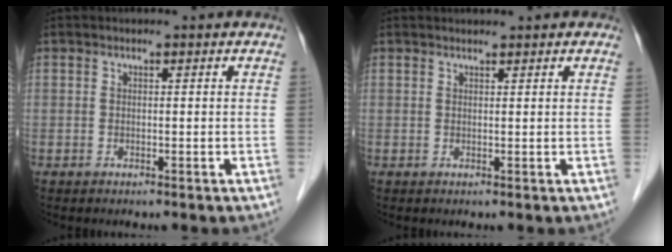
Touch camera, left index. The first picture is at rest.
{"total": 1.5, "force": [1.4, 0.2, 0.4], "torque": [-0.008, 0.011, 0.023]}